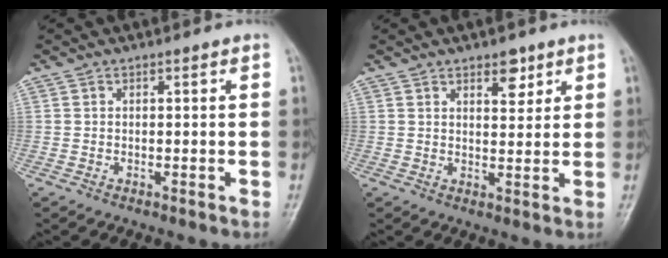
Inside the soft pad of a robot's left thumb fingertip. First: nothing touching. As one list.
[{"total": 4.2, "force": [2.6, 2.1, 2.5], "torque": [-0.014, -0.015, 0.037]}]